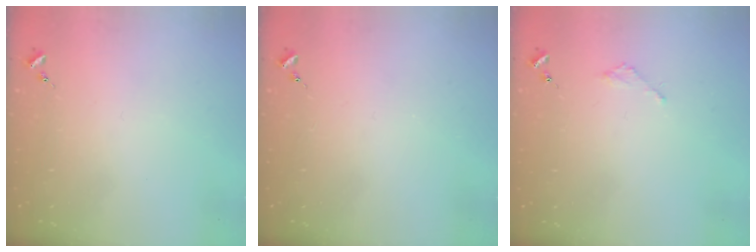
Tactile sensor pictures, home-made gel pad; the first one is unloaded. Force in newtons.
{"total": 0.0}
{"total": 2.1, "press": 2.1, "slide": 0.2}